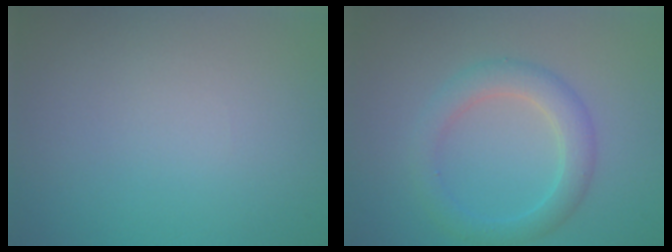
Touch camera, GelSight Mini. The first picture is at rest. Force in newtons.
{"total": 3.3, "press": 3.3, "slide": 0.1}